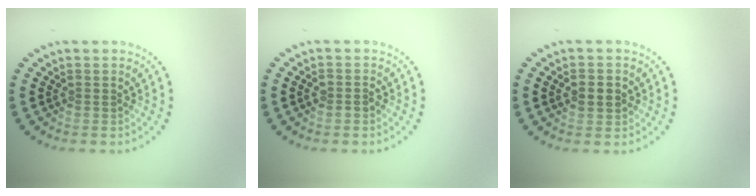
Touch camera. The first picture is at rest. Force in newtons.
{"total": 1.2, "press": 1.1, "slide": 0.4}
{"total": 2.1, "press": 2.1, "slide": 0.3}